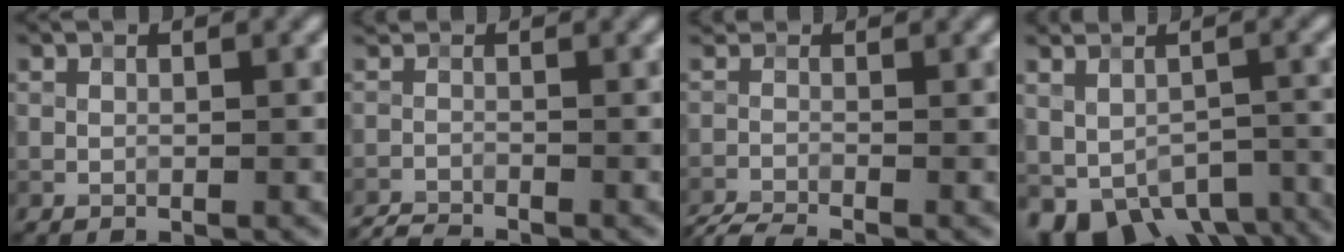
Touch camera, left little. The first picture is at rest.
{"total": 2.0, "force": [-2.0, 0.1, 0.2], "torque": [-0.008, -0.003, -0.048]}
{"total": 3.3, "force": [-3.1, 0.3, 1.0], "torque": [-0.023, -0.009, -0.071]}
{"total": 8.3, "force": [-4.3, 5.6, 4.4], "torque": [-0.062, -0.003, -0.054]}